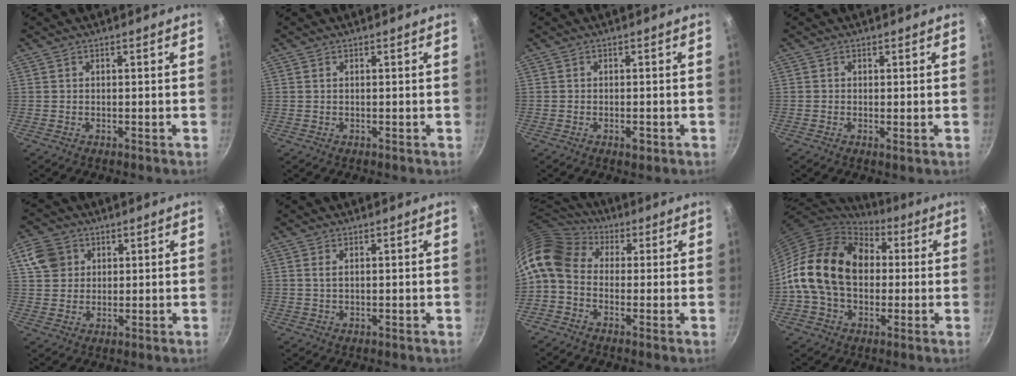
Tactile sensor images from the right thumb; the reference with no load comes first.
{"total": 0.0}
{"total": 1.8, "force": [-0.8, 0.9, 1.4], "torque": [-0.019, 0.005, -0.011]}
{"total": 0.7, "force": [0.1, 0.2, 0.6], "torque": [-0.012, -0.006, -0.001]}
{"total": 7.5, "force": [3.2, 6.2, 2.9], "torque": [-0.029, 0.005, 0.062]}
{"total": 1.0, "force": [0.3, 0.4, 0.9], "torque": [-0.019, 0.000, 0.005]}
{"total": 13.0, "force": [0.8, 9.8, 8.4], "torque": [-0.175, 0.037, -0.006]}
{"total": 19.6, "force": [1.3, 14.3, 13.3], "torque": [-0.212, 0.036, 0.013]}